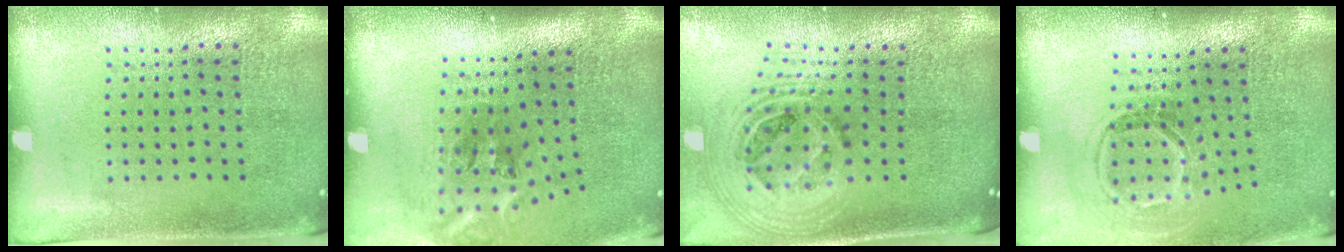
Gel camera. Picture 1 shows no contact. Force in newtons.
{"total": 2.3, "press": 1.4, "slide": 1.8}
{"total": 2.0, "press": 1.6, "slide": 1.3}
{"total": 1.7, "press": 1.2, "slide": 1.1}